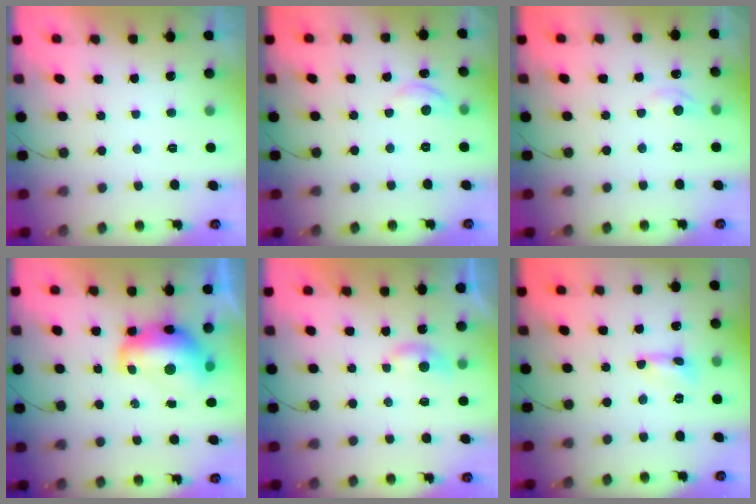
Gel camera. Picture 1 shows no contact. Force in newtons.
{"total": 5.3, "press": 5.2, "slide": 0.6}
{"total": 3.4, "press": 3.4, "slide": 0.4}
{"total": 11.4, "press": 11.3, "slide": 1.3}
{"total": 3.5, "press": 3.4, "slide": 0.5}
{"total": 1.0, "press": 1.0, "slide": 0.1}